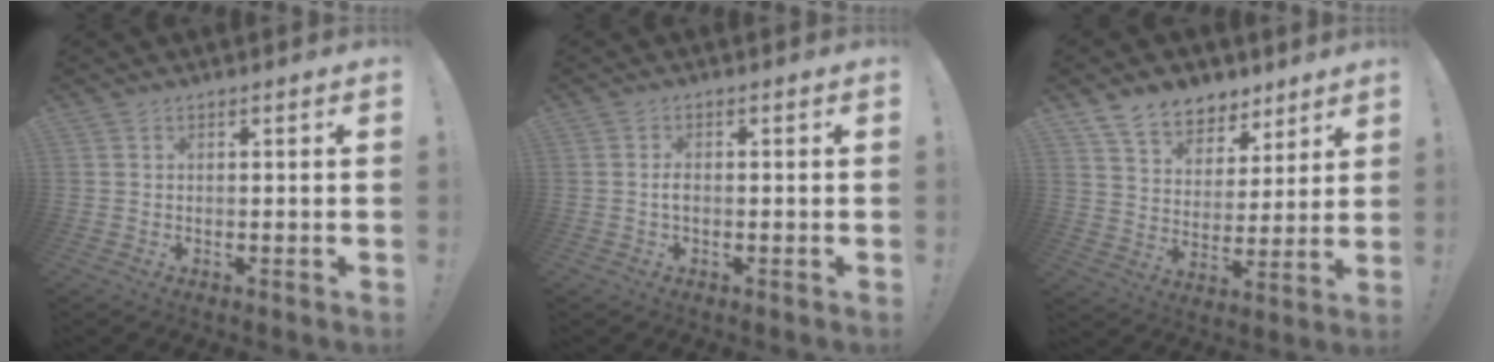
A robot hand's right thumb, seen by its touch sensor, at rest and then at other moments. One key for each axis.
{"total": 1.8, "fx": -0.5, "fy": 0.9, "fz": 1.5, "tx": -0.039, "ty": 0.003, "tz": -0.011}
{"total": 10.7, "fx": 8.1, "fy": 6.4, "fz": 2.8, "tx": -0.050, "ty": -0.059, "tz": 0.157}